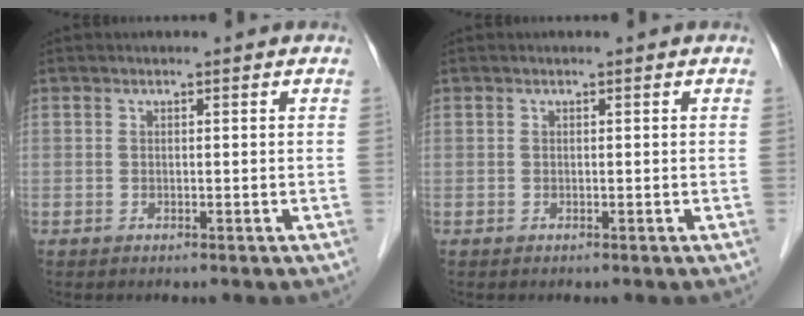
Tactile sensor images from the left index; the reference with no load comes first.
{"total": 0.0}